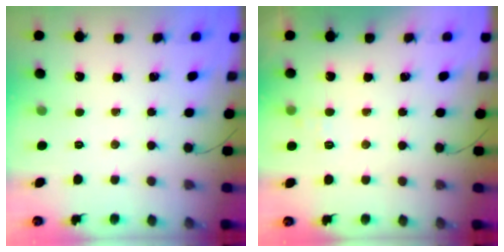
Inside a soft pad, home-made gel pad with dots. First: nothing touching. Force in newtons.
{"total": 6.0, "press": 5.8, "slide": 1.5}